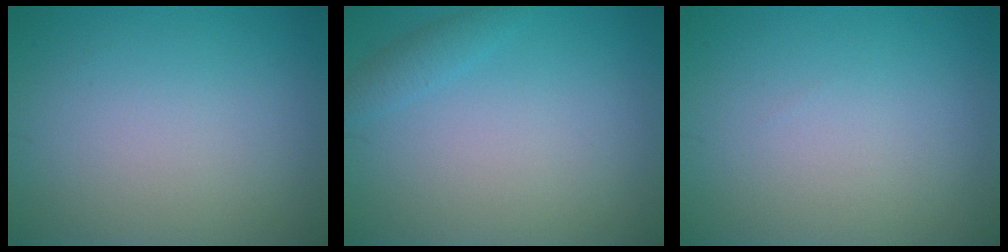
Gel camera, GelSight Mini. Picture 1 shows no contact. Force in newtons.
{"total": 1.3, "press": 1.3, "slide": 0.1}
{"total": 0.0}